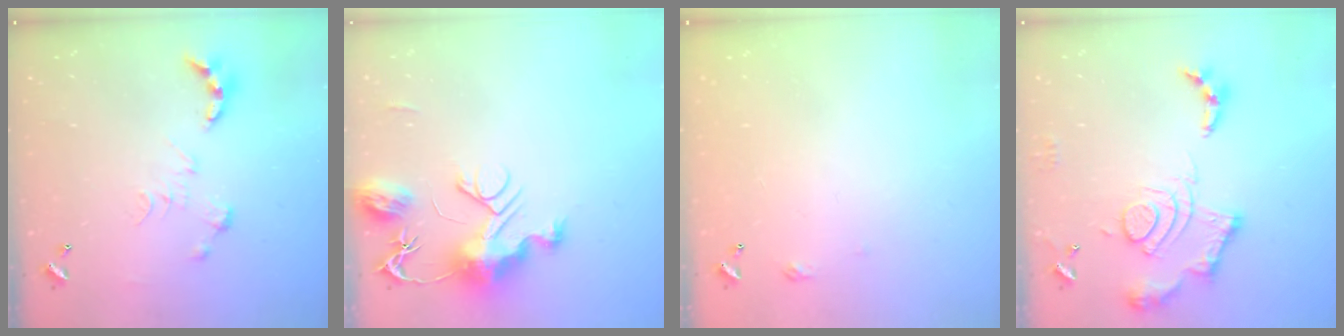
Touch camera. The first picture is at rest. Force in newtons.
{"total": 11.5, "press": 11.5, "slide": 1.2}
{"total": 2.7, "press": 2.6, "slide": 0.4}
{"total": 16.5, "press": 16.4, "slide": 1.7}